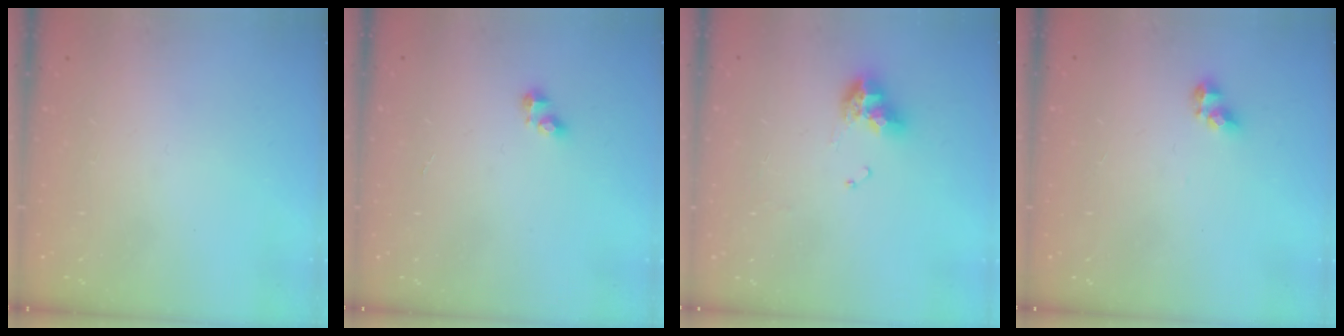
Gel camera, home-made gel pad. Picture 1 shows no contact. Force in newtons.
{"total": 2.5, "press": 2.5, "slide": 0.3}
{"total": 9.1, "press": 9.0, "slide": 1.0}
{"total": 5.4, "press": 5.3, "slide": 0.6}